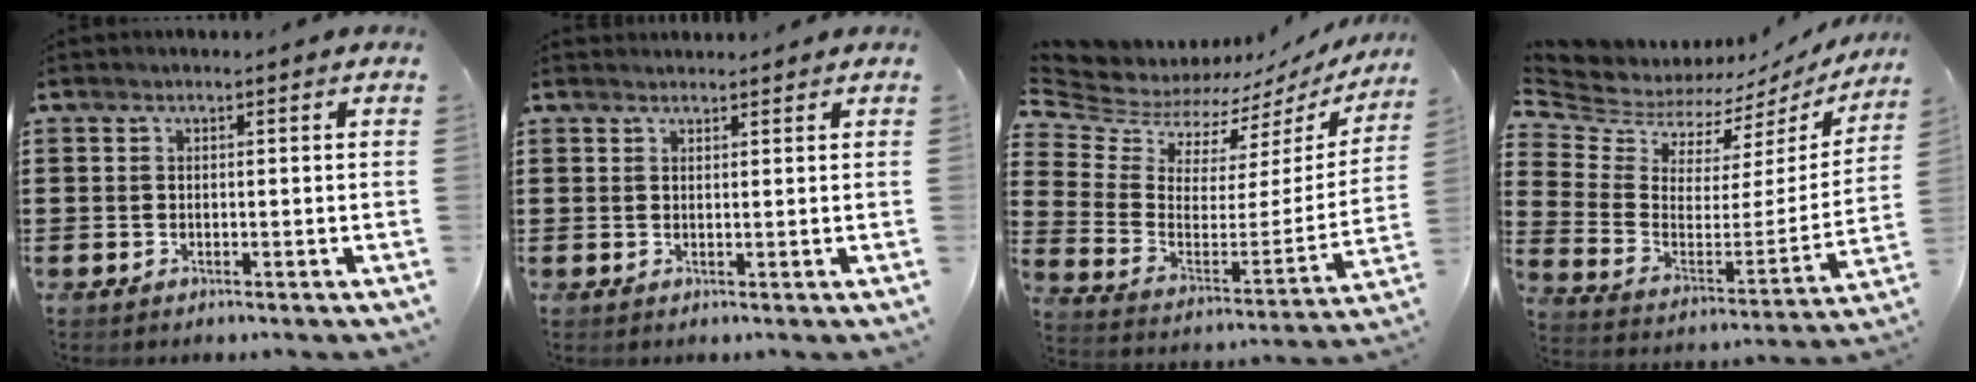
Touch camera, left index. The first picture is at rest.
{"total": 1.3, "force": [1.3, 0.2, 0.1], "torque": [-0.004, 0.000, 0.026]}
{"total": 6.2, "force": [5.9, 2.0, 0.2], "torque": [-0.048, -0.059, 0.101]}
{"total": 5.6, "force": [5.2, 2.0, 0.6], "torque": [-0.050, -0.054, 0.090]}